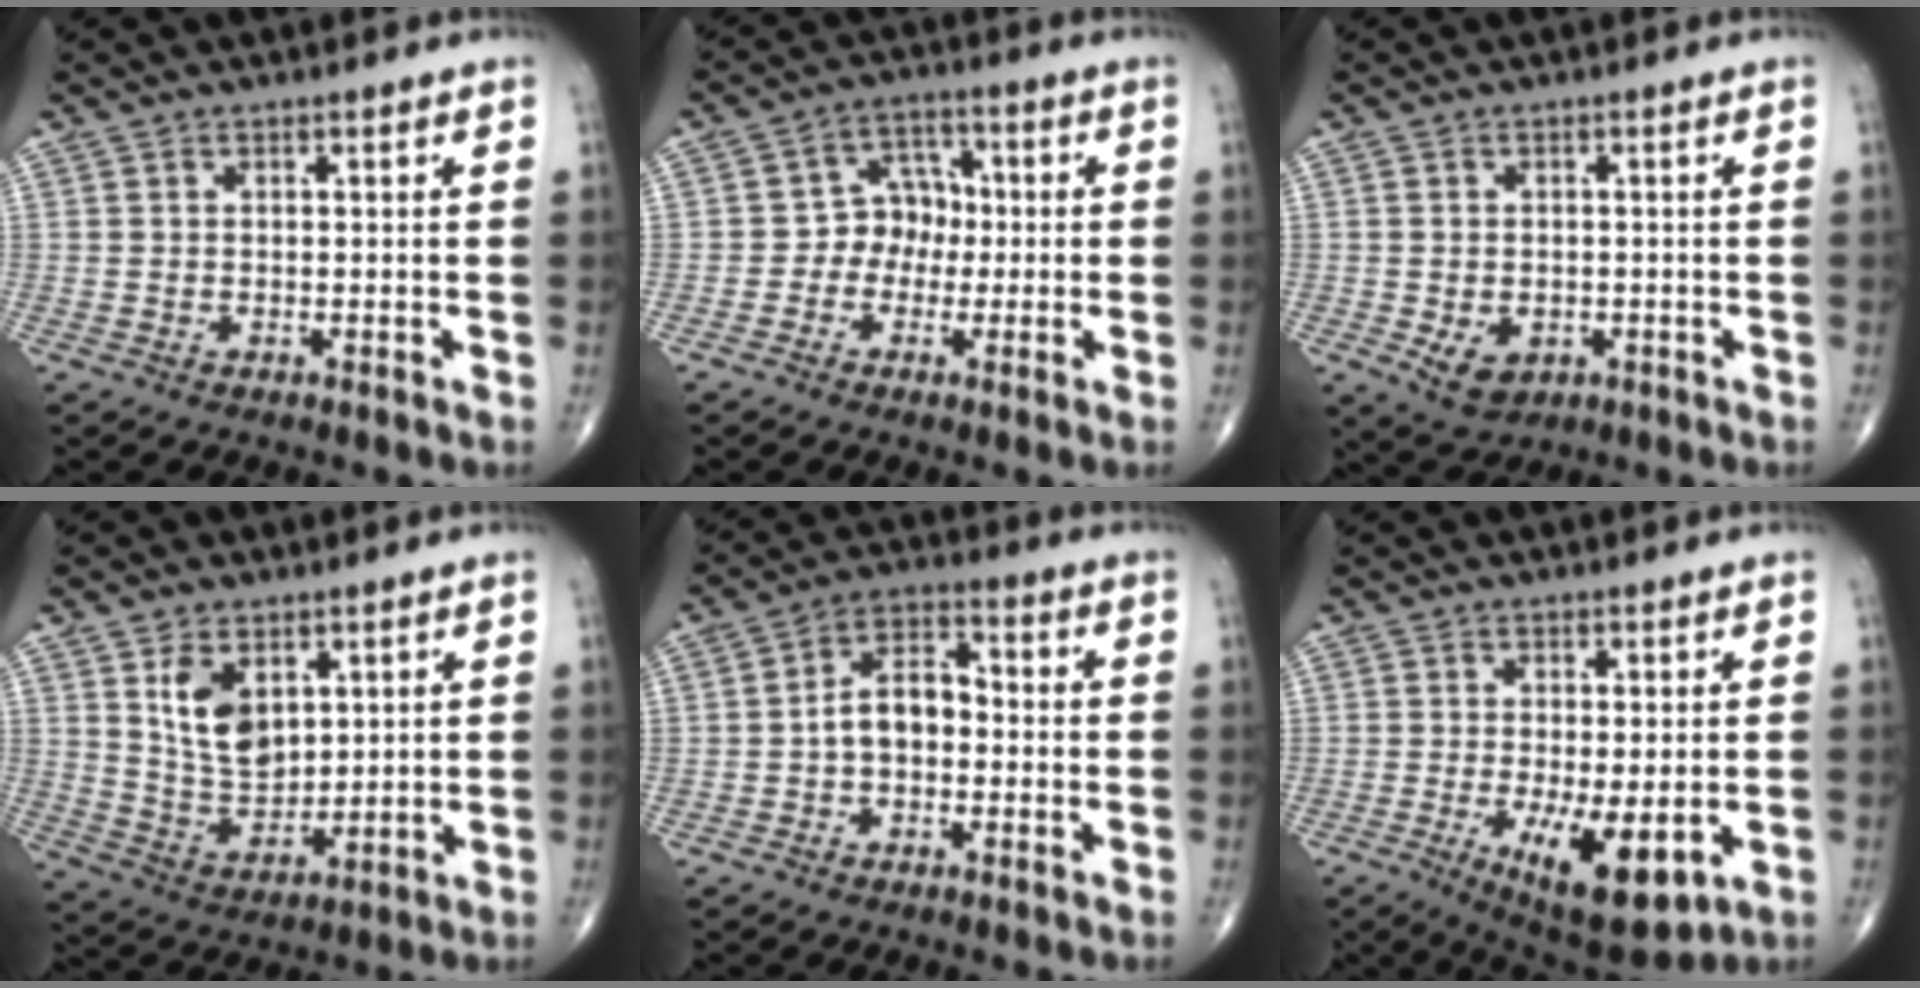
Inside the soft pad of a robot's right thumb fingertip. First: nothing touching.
{"total": 6.8, "force": [-0.9, 5.7, 3.6], "torque": [-0.019, 0.026, -0.030]}
{"total": 4.9, "force": [-1.4, 3.5, 3.1], "torque": [-0.044, 0.001, -0.010]}
{"total": 9.2, "force": [3.6, 5.8, 6.2], "torque": [-0.091, -0.025, 0.080]}
{"total": 7.4, "force": [-1.2, 4.7, 5.6], "torque": [-0.085, 0.032, -0.033]}
{"total": 11.3, "force": [-3.0, 4.4, 10.0], "torque": [-0.150, -0.022, -0.035]}